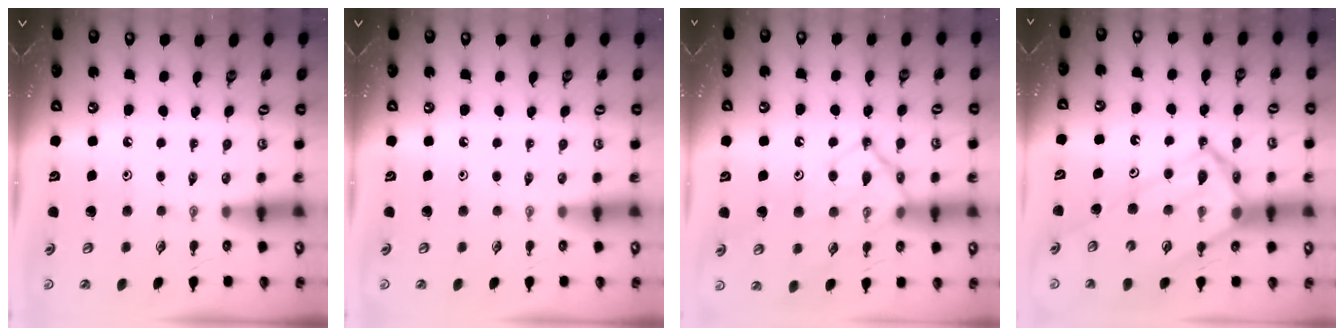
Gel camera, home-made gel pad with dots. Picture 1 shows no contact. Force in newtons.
{"total": 0.0}
{"total": 12.8, "press": 12.7, "slide": 1.5}
{"total": 18.1, "press": 18.0, "slide": 1.6}